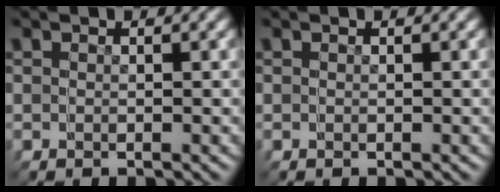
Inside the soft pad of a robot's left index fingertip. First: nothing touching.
{"total": 0.0}